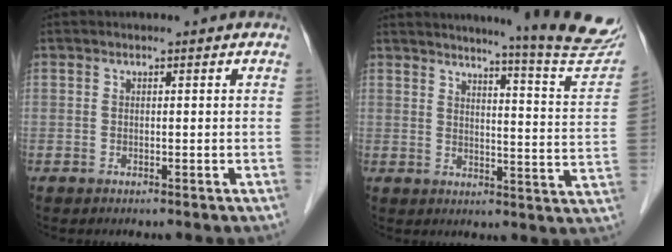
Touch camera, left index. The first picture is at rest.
{"total": 17.6, "force": [16.1, -1.2, 7.1], "torque": [-0.095, -0.102, 0.177]}